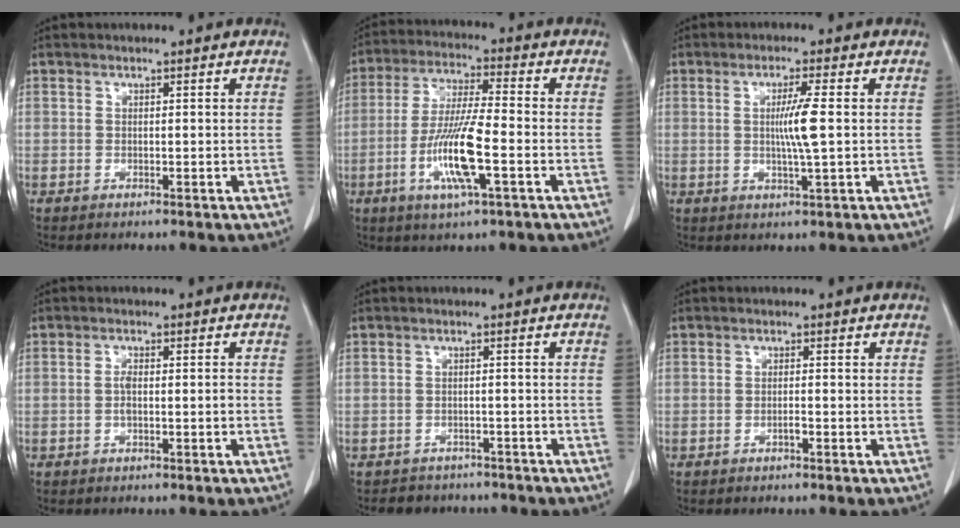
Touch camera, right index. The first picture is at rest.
{"total": 11.3, "force": [-3.5, 1.0, 10.7], "torque": [-0.214, -0.011, -0.066]}
{"total": 5.0, "force": [0.3, -0.6, 5.0], "torque": [-0.089, -0.008, 0.005]}
{"total": 2.3, "force": [-0.5, 0.7, 2.2], "torque": [-0.043, 0.004, -0.006]}
{"total": 5.5, "force": [-4.7, 2.8, 0.3], "torque": [-0.003, 0.011, -0.058]}
{"total": 0.8, "force": [-0.5, 0.1, 0.7], "torque": [-0.013, 0.003, -0.007]}